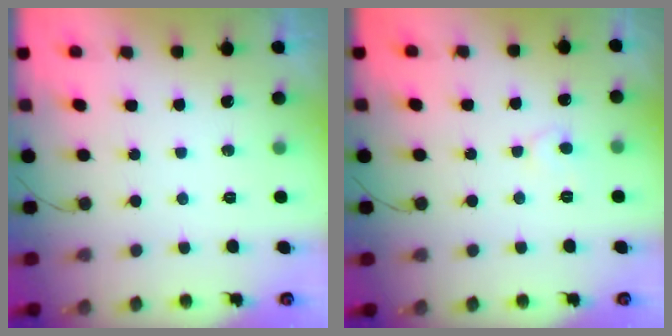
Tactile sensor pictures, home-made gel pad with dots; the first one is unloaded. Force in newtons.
{"total": 4.7, "press": 4.7, "slide": 0.6}